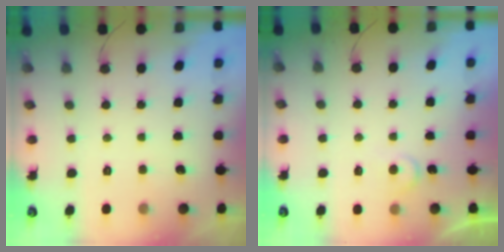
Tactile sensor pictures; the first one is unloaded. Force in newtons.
{"total": 4.0, "press": 3.9, "slide": 0.3}